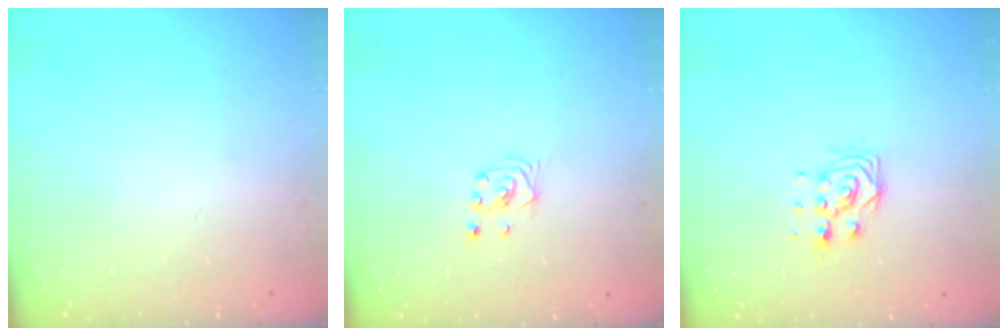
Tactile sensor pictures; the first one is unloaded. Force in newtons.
{"total": 2.0, "press": 2.0, "slide": 0.1}
{"total": 6.6, "press": 6.6, "slide": 0.5}